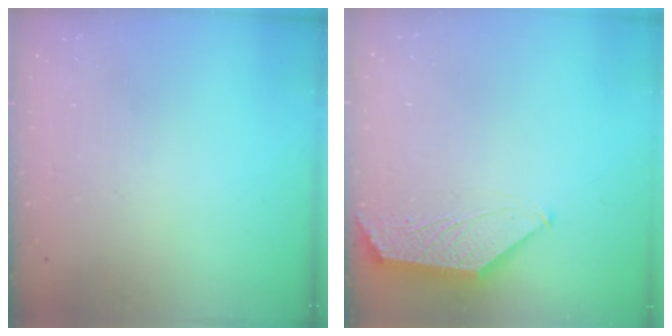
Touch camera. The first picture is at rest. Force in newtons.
{"total": 1.6, "press": 1.5, "slide": 0.3}